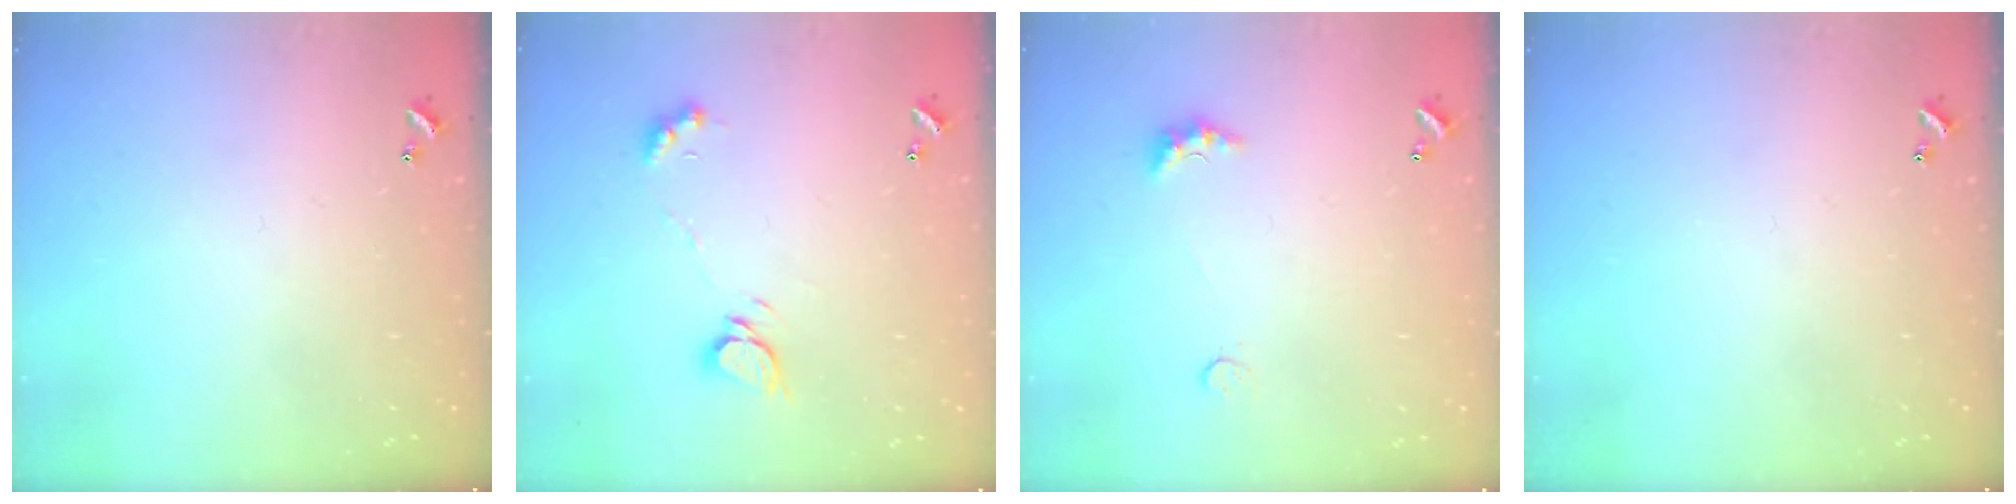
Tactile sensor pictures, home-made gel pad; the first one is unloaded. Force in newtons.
{"total": 4.2, "press": 4.2, "slide": 0.3}
{"total": 2.6, "press": 2.5, "slide": 0.7}
{"total": 0.0}